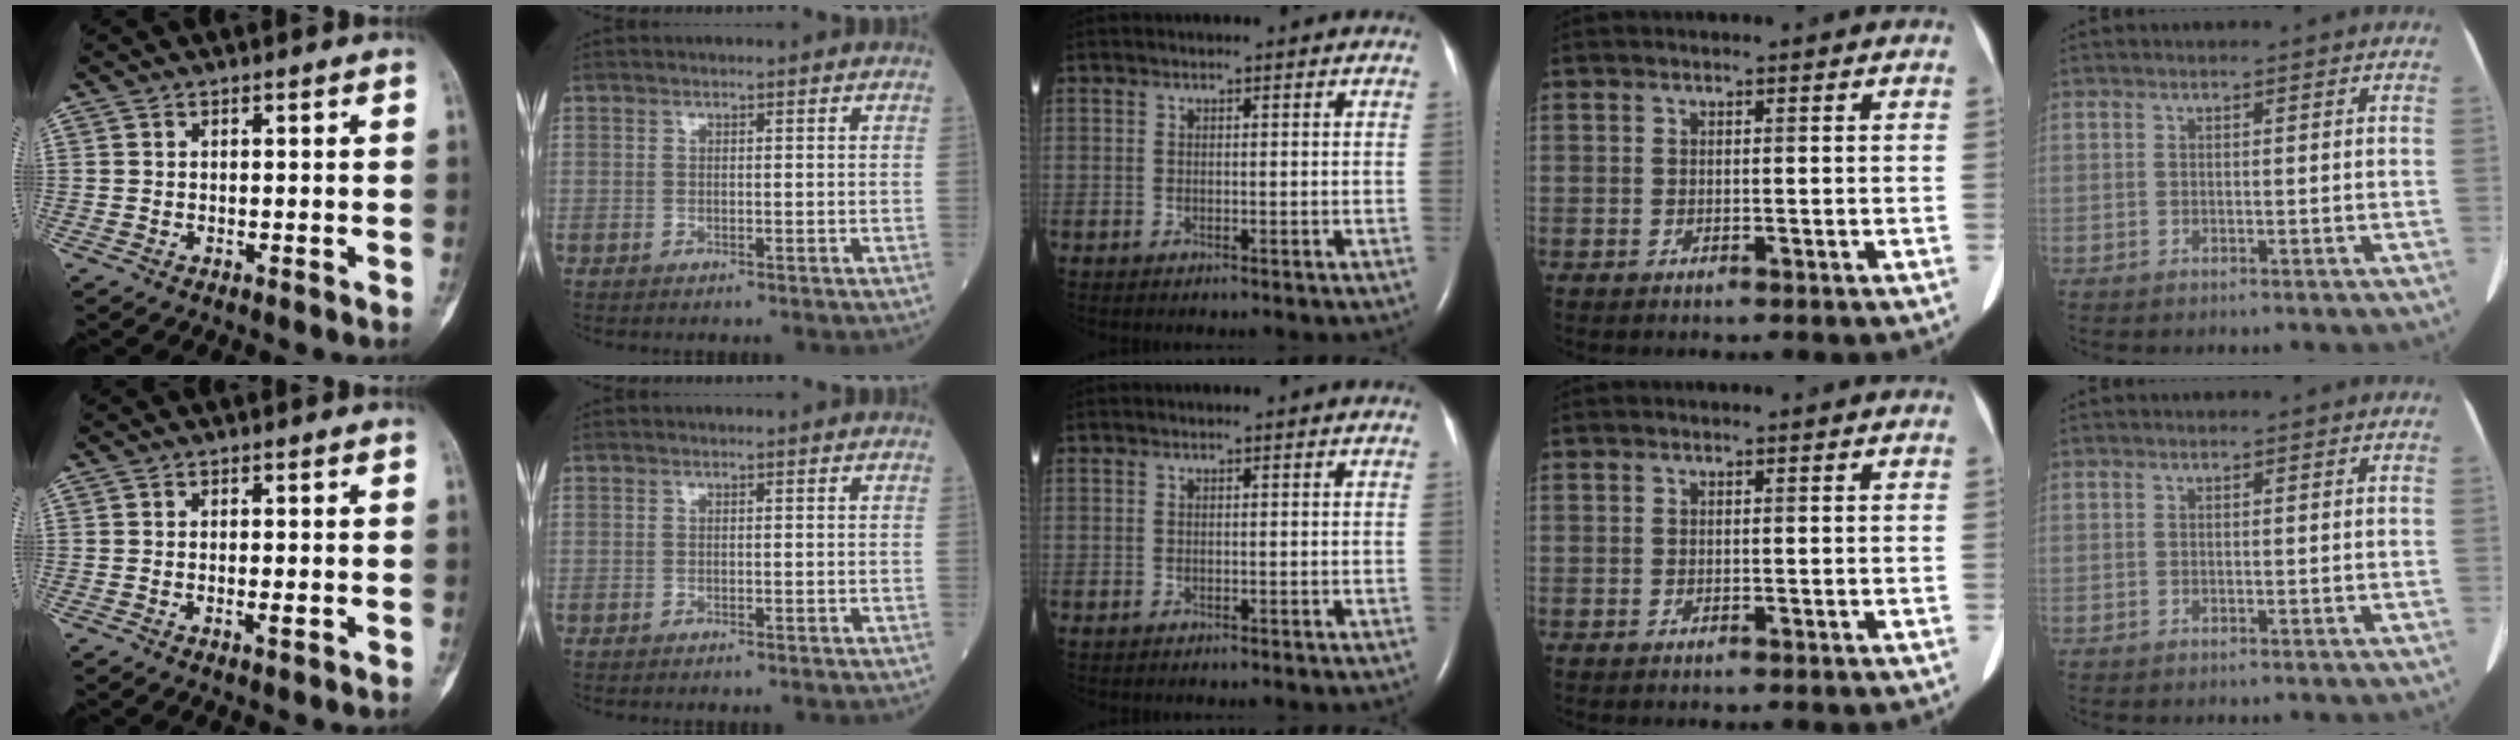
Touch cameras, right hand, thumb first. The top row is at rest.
{"thumb": {"total": 1.6, "force": [-0.4, 0.5, 1.5], "torque": [-0.027, -0.004, -0.005]}, "index": {"total": 0.8, "force": [-0.8, 0.0, 0.4], "torque": [-0.006, -0.001, -0.009]}}